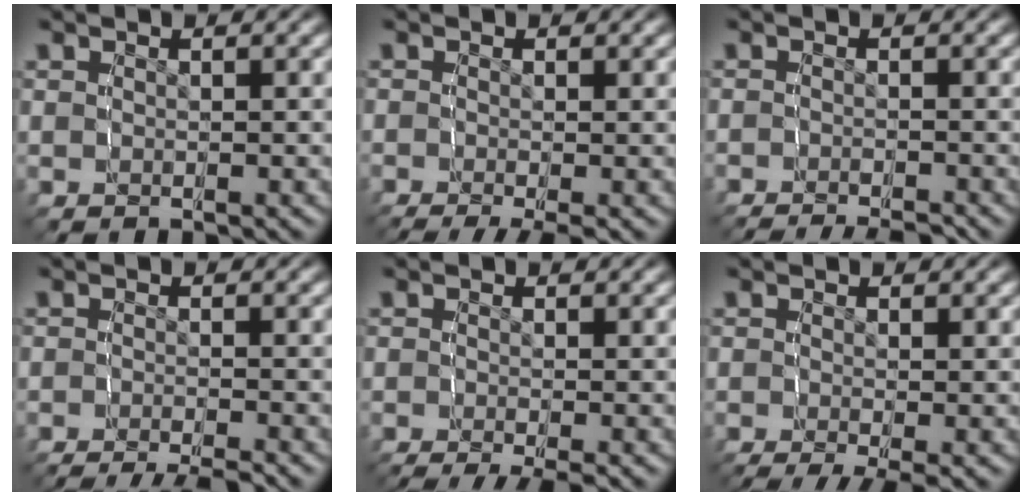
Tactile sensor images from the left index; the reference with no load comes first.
{"total": 2.9, "force": [-2.4, 0.4, 1.6], "torque": [-0.026, -0.009, -0.034]}
{"total": 3.6, "force": [-3.5, 0.5, 0.4], "torque": [-0.005, -0.012, -0.056]}
{"total": 4.8, "force": [-4.6, 0.8, 1.2], "torque": [-0.014, -0.012, -0.074]}
{"total": 3.5, "force": [-3.0, 0.6, 1.6], "torque": [-0.024, -0.009, -0.046]}
{"total": 3.7, "force": [-2.9, 0.7, 2.2], "torque": [-0.034, -0.014, -0.039]}